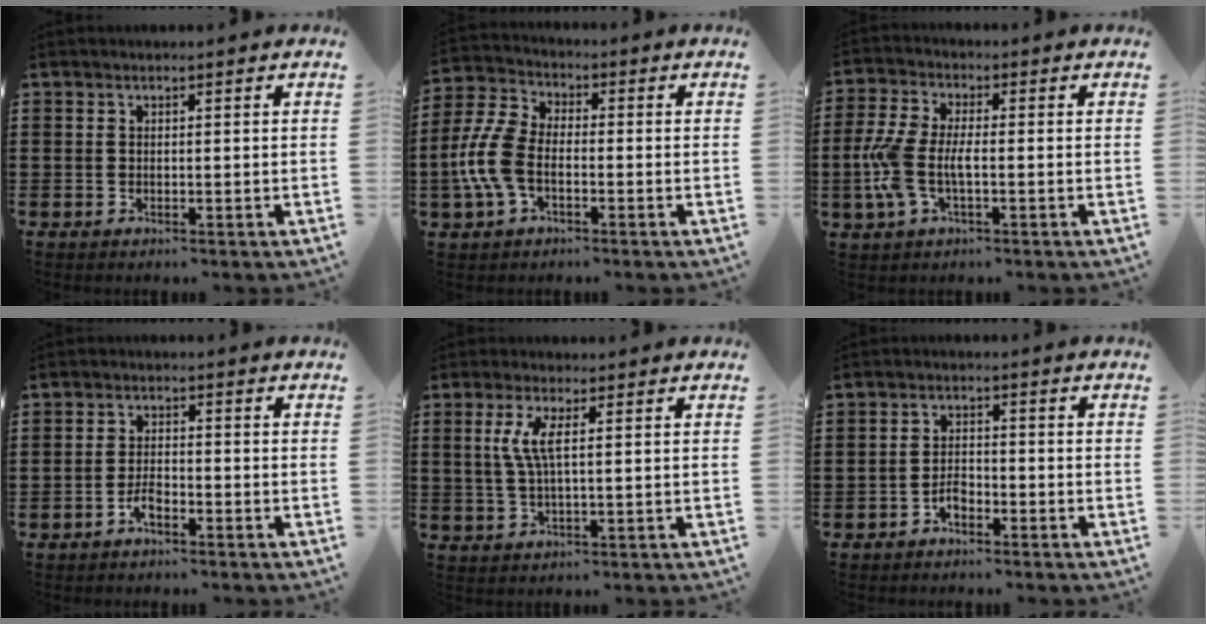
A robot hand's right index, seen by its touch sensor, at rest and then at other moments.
{"total": 8.2, "force": [-1.9, 4.9, 6.3], "torque": [-0.173, -0.008, -0.046]}
{"total": 6.6, "force": [-1.3, 3.2, 5.7], "torque": [-0.148, -0.008, -0.035]}
{"total": 2.7, "force": [-1.9, 1.1, 1.5], "torque": [-0.034, 0.005, -0.040]}
{"total": 4.6, "force": [0.9, 0.8, 4.4], "torque": [-0.102, -0.005, 0.008]}
{"total": 2.5, "force": [-1.8, 1.4, 0.9], "torque": [-0.020, 0.006, -0.038]}